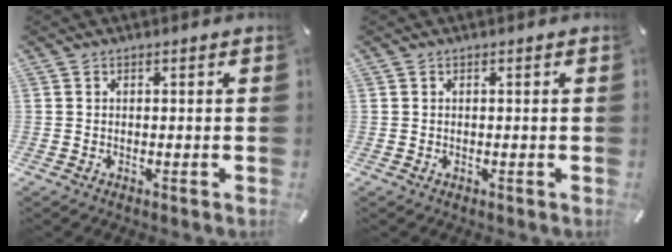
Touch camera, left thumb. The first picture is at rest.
{"total": 0.0}